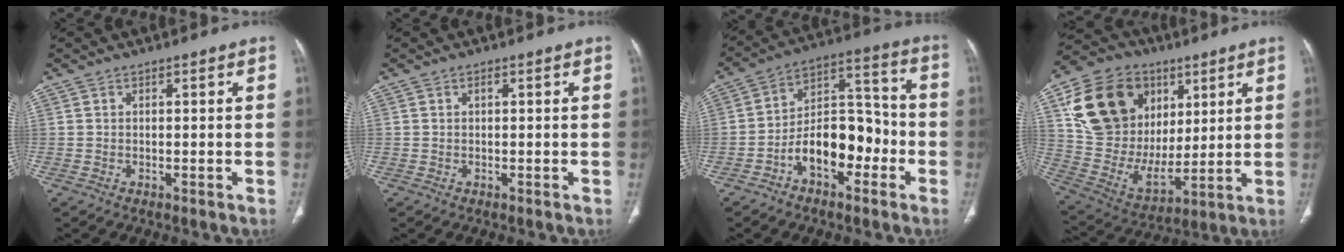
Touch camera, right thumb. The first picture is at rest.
{"total": 0.5, "force": [0.1, 0.1, 0.5], "torque": [-0.007, -0.002, 0.002]}
{"total": 13.6, "force": [-5.0, 8.0, 9.7], "torque": [-0.121, 0.059, -0.088]}
{"total": 23.1, "force": [9.1, 17.2, 12.6], "torque": [-0.213, -0.012, 0.175]}